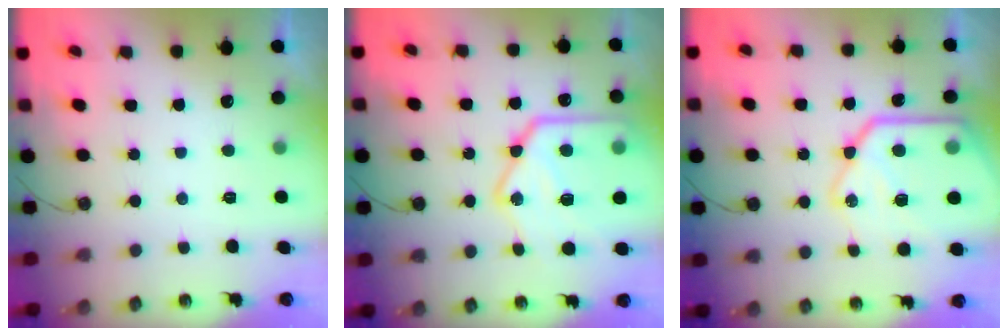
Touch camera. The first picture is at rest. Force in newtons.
{"total": 25.2, "press": 25.0, "slide": 2.8}
{"total": 22.9, "press": 22.7, "slide": 2.9}